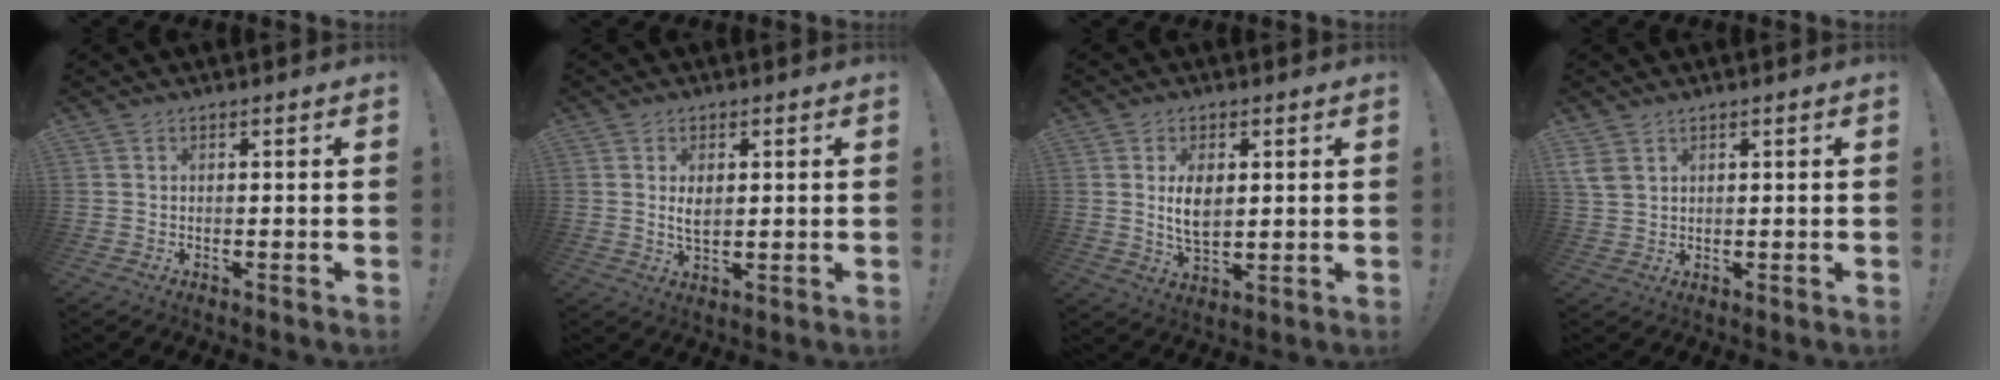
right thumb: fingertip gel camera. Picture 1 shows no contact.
{"total": 3.9, "force": [0.8, 2.2, 3.2], "torque": [-0.051, -0.006, 0.010]}
{"total": 7.0, "force": [1.4, 4.0, 5.6], "torque": [-0.095, -0.008, 0.021]}
{"total": 4.2, "force": [2.5, 2.6, 2.2], "torque": [-0.050, -0.008, 0.049]}